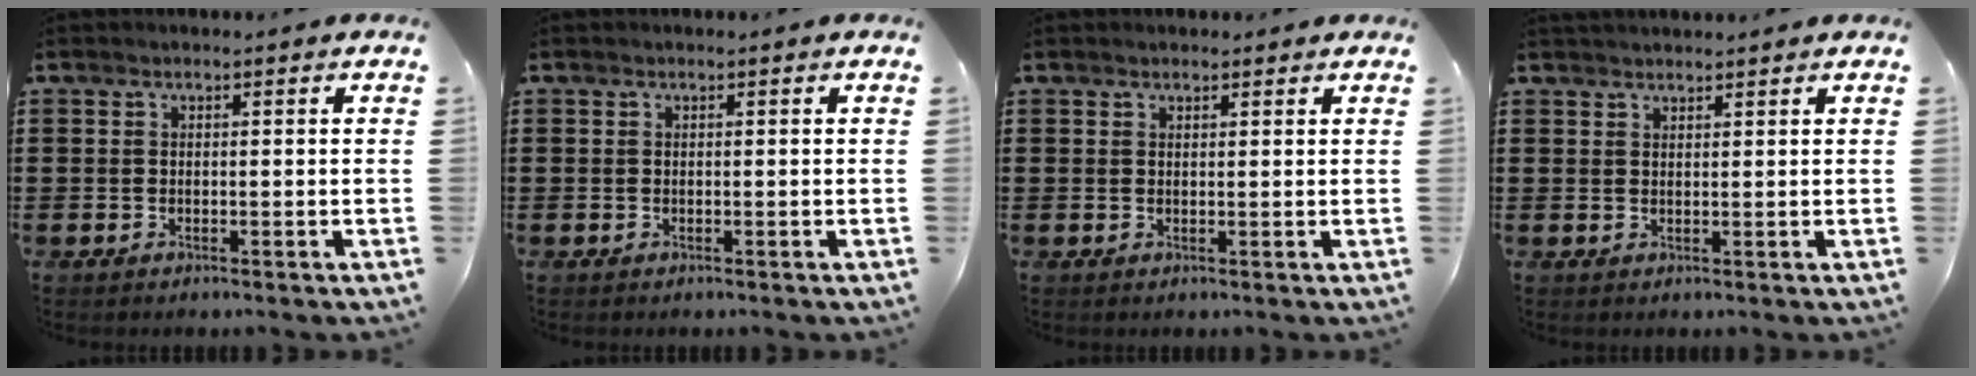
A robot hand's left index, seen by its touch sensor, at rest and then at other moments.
{"total": 0.0}
{"total": 1.0, "force": [0.9, 0.3, 0.2], "torque": [-0.006, 0.002, 0.018]}
{"total": 1.4, "force": [1.4, 0.1, 0.2], "torque": [-0.004, 0.000, 0.027]}